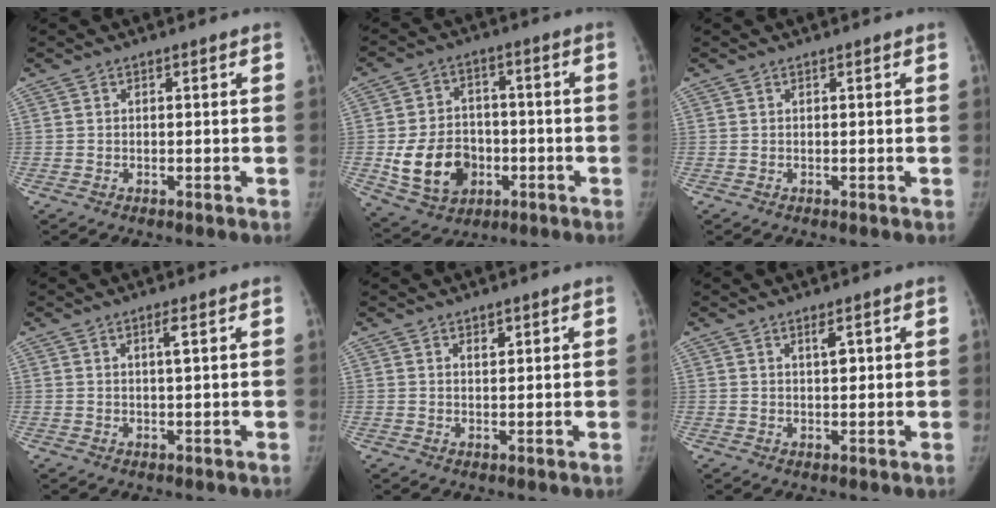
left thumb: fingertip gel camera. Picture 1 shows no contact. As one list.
[{"total": 13.6, "force": [-3.3, 10.7, 7.8], "torque": [-0.106, 0.015, -0.043]}, {"total": 0.0}, {"total": 1.8, "force": [0.7, 0.1, 1.7], "torque": [-0.034, -0.002, 0.012]}, {"total": 1.6, "force": [1.0, 0.8, 0.9], "torque": [-0.007, -0.005, 0.016]}, {"total": 2.2, "force": [1.0, 0.8, 1.7], "torque": [-0.024, -0.005, 0.017]}]